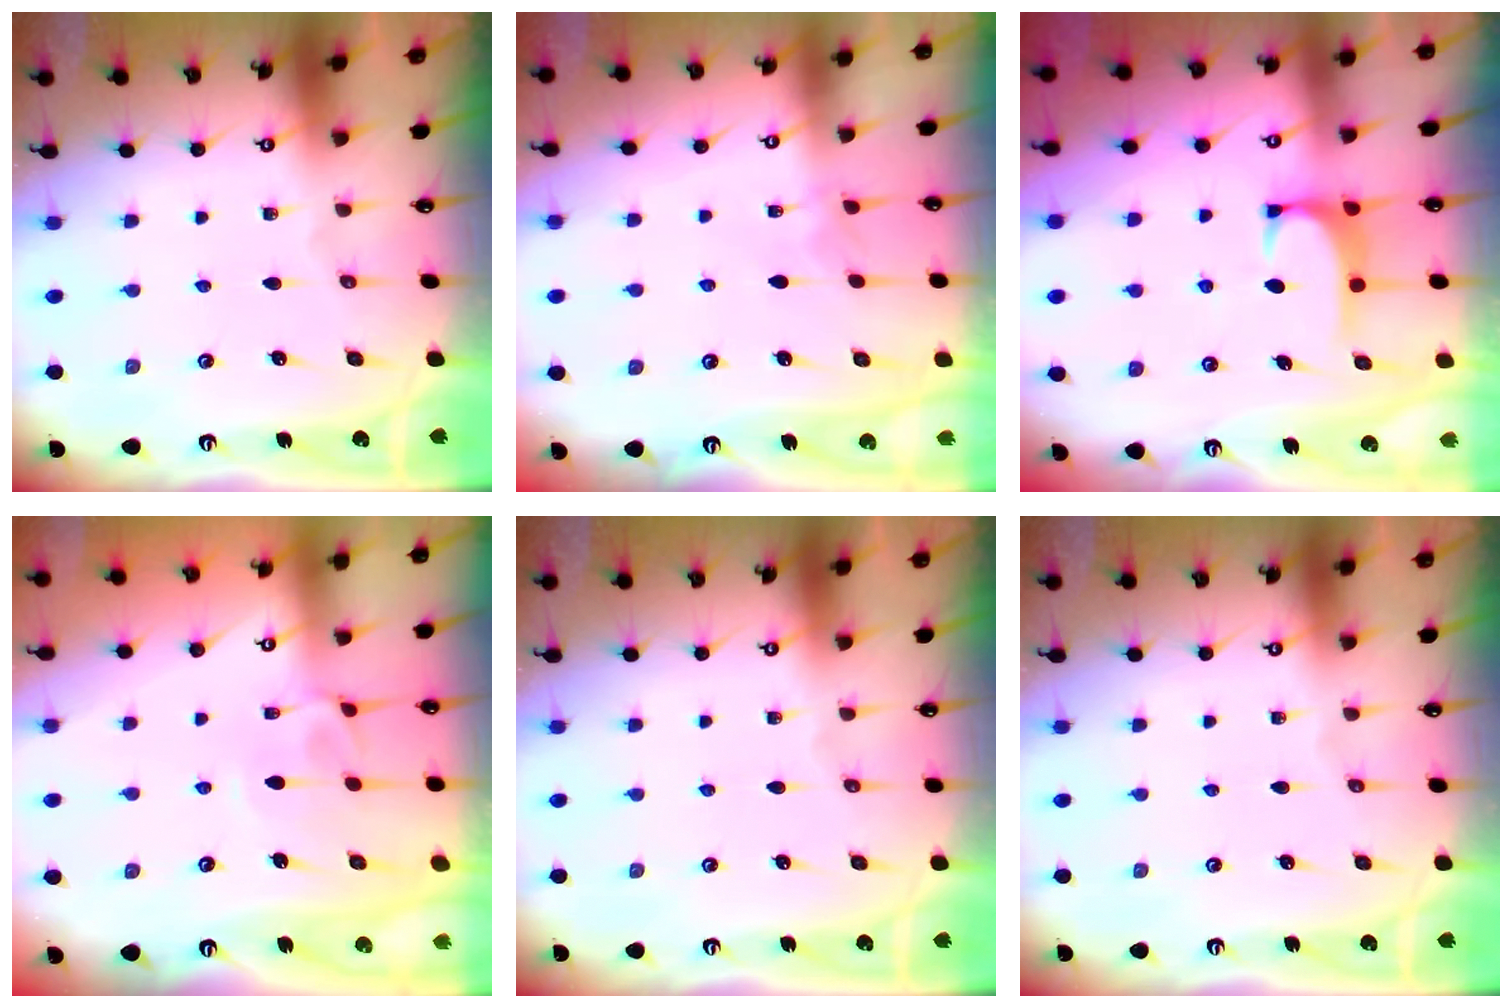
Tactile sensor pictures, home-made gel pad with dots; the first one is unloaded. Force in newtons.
{"total": 2.3, "press": 2.3, "slide": 0.4}
{"total": 1.1, "press": 0.8, "slide": 0.8}
{"total": 1.8, "press": 1.6, "slide": 0.8}
{"total": 0.0}
{"total": 0.0}